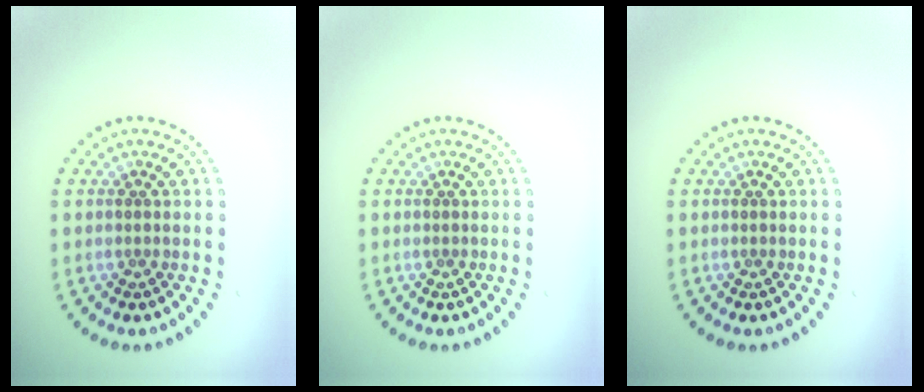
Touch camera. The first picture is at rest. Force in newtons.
{"total": 0.0}
{"total": 0.0}